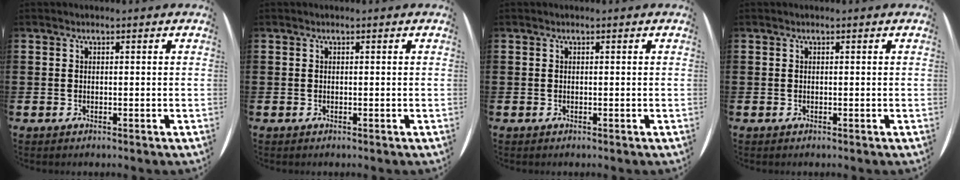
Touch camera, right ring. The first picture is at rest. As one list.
[{"total": 0.0}, {"total": 0.0}, {"total": 0.0}]